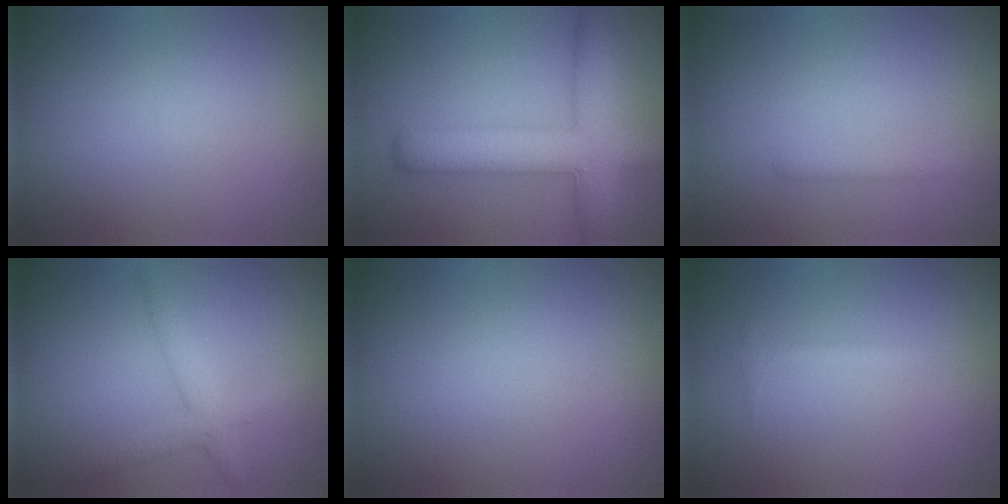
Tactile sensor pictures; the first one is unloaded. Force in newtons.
{"total": 6.8, "press": 6.8, "slide": 0.3}
{"total": 0.7, "press": 0.7, "slide": 0.0}
{"total": 2.6, "press": 2.6, "slide": 0.1}
{"total": 0.0}
{"total": 0.7, "press": 0.7, "slide": 0.1}